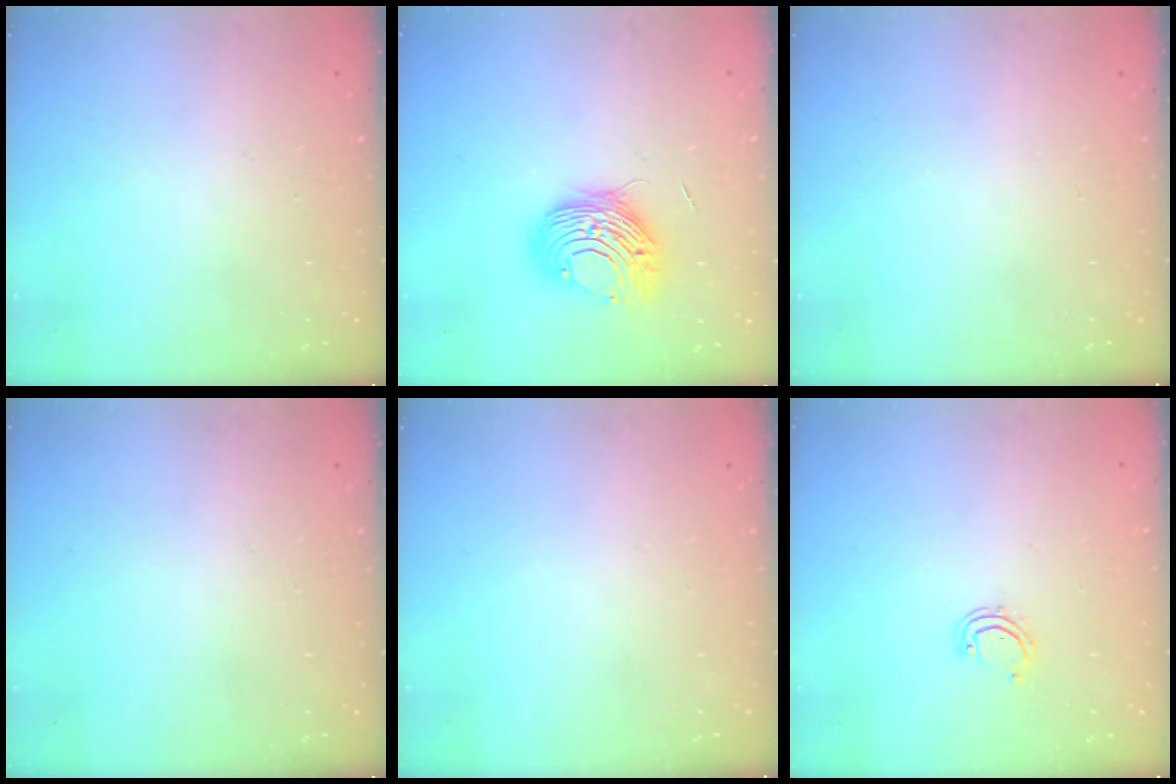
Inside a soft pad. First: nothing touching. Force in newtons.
{"total": 11.0, "press": 10.9, "slide": 1.1}
{"total": 0.0}
{"total": 0.0}
{"total": 0.0}
{"total": 4.8, "press": 4.5, "slide": 1.8}